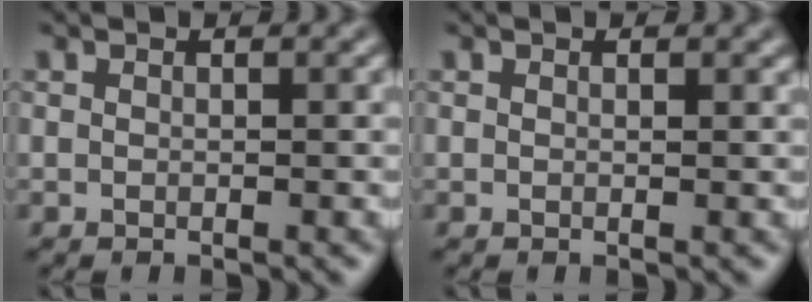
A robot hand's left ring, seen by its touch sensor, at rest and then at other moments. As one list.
[{"total": 0.0}]